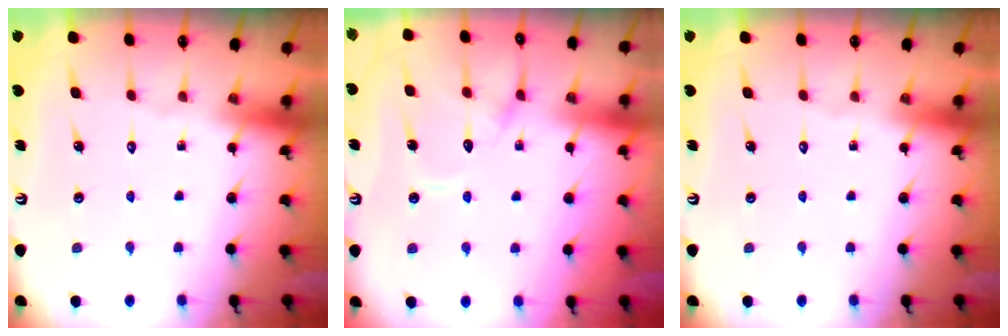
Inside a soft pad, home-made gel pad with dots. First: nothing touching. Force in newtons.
{"total": 12.3, "press": 12.2, "slide": 1.3}
{"total": 0.0}